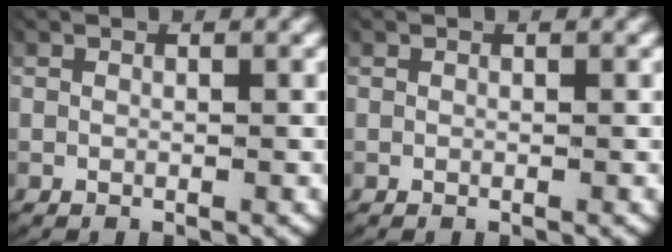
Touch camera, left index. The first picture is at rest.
{"total": 0.0}